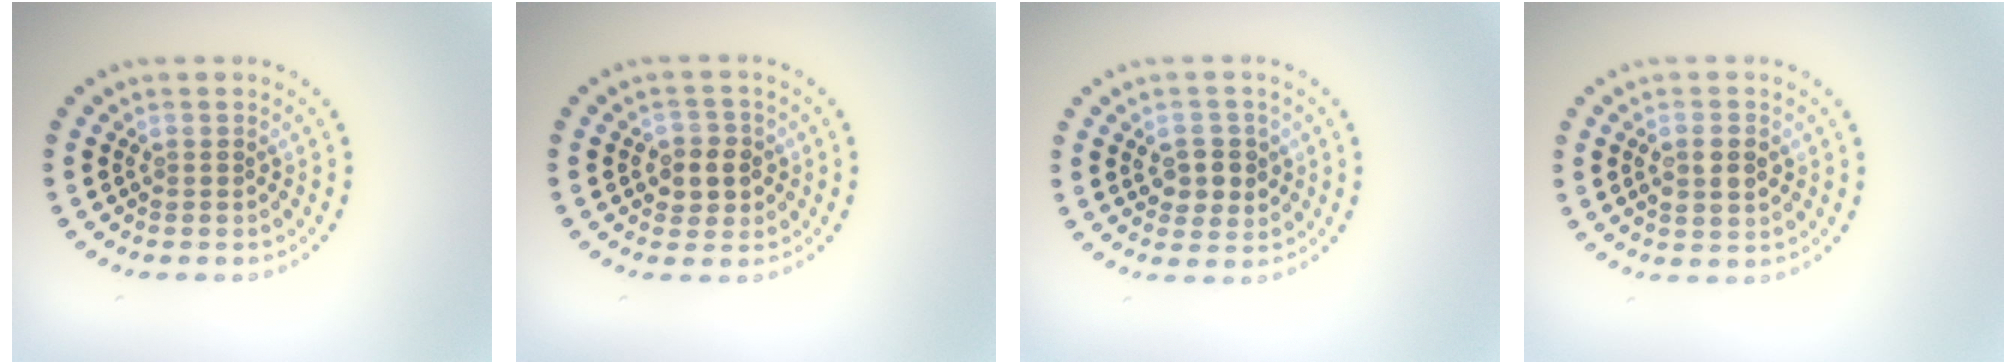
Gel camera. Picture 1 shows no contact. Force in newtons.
{"total": 2.8, "press": 2.7, "slide": 0.7}
{"total": 2.9, "press": 2.8, "slide": 0.7}
{"total": 2.5, "press": 2.4, "slide": 0.4}